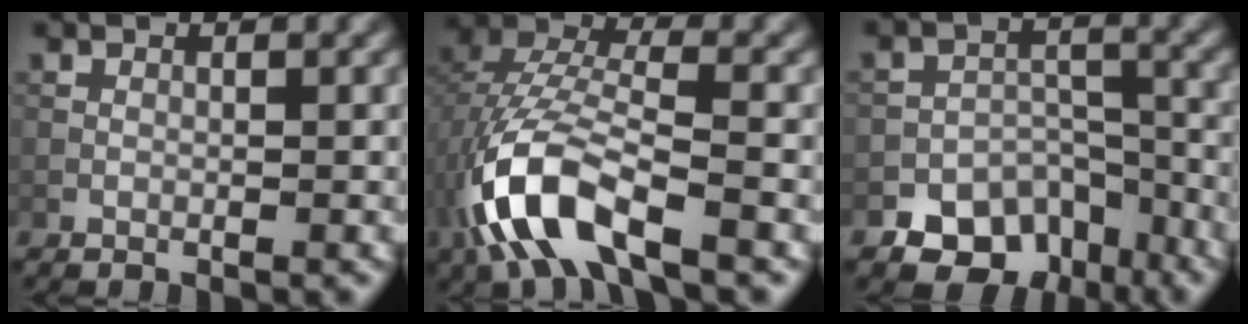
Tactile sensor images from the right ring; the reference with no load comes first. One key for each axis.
{"total": 9.4, "fx": -4.5, "fy": 3.9, "fz": 7.3, "tx": -0.169, "ty": 0.003, "tz": -0.095}
{"total": 9.9, "fx": -7.2, "fy": 6.4, "fz": 2.2, "tx": -0.016, "ty": 0.000, "tz": -0.103}